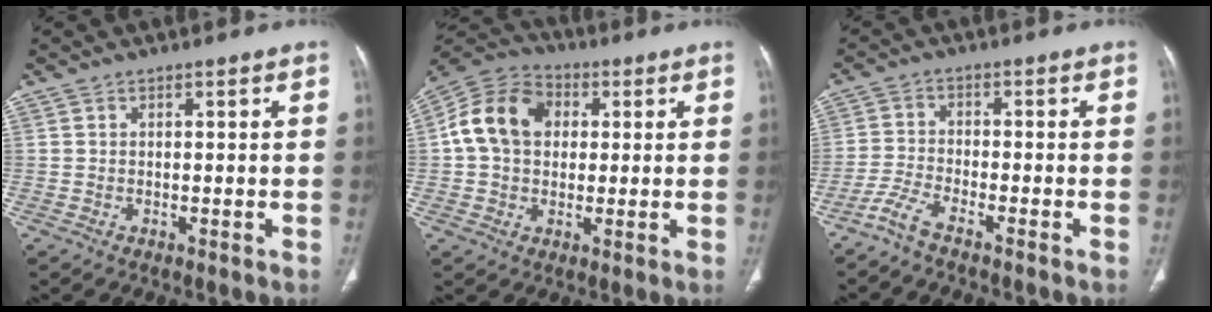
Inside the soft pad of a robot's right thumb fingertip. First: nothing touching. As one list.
[{"total": 13.2, "force": [2.0, 10.3, 8.1], "torque": [-0.133, 0.024, 0.027]}, {"total": 4.1, "force": [-3.5, 0.3, 2.1], "torque": [-0.060, 0.010, -0.079]}]